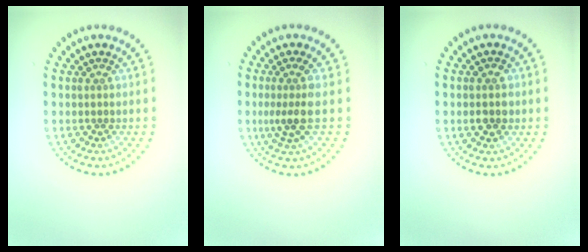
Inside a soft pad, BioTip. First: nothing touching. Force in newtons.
{"total": 2.7, "press": 2.0, "slide": 1.7}
{"total": 2.4, "press": 2.4, "slide": 0.1}